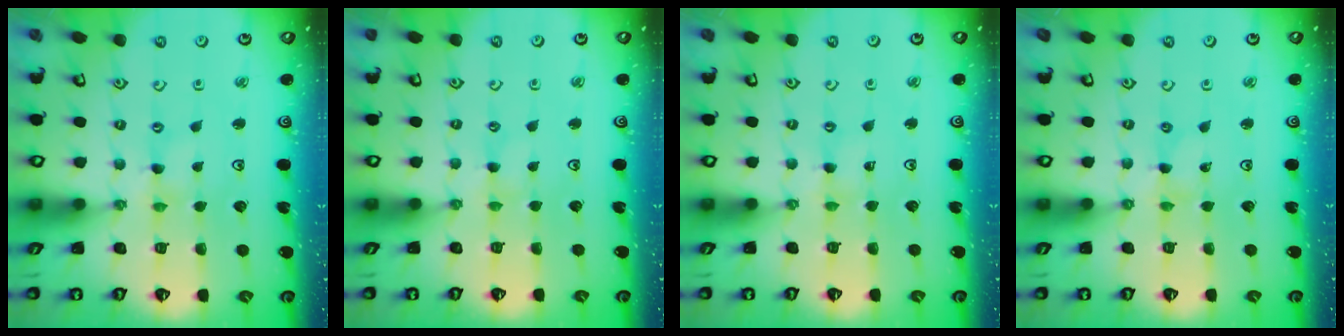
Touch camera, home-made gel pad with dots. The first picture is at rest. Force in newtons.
{"total": 0.9, "press": 0.9, "slide": 0.2}
{"total": 1.4, "press": 1.3, "slide": 0.2}
{"total": 0.0}